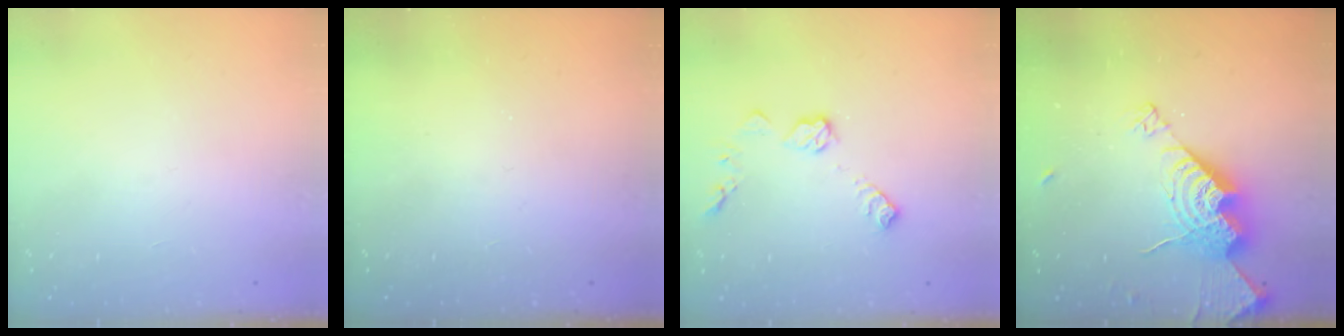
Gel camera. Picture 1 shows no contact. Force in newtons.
{"total": 0.0}
{"total": 9.2, "press": 9.2, "slide": 0.4}
{"total": 15.6, "press": 15.6, "slide": 1.5}